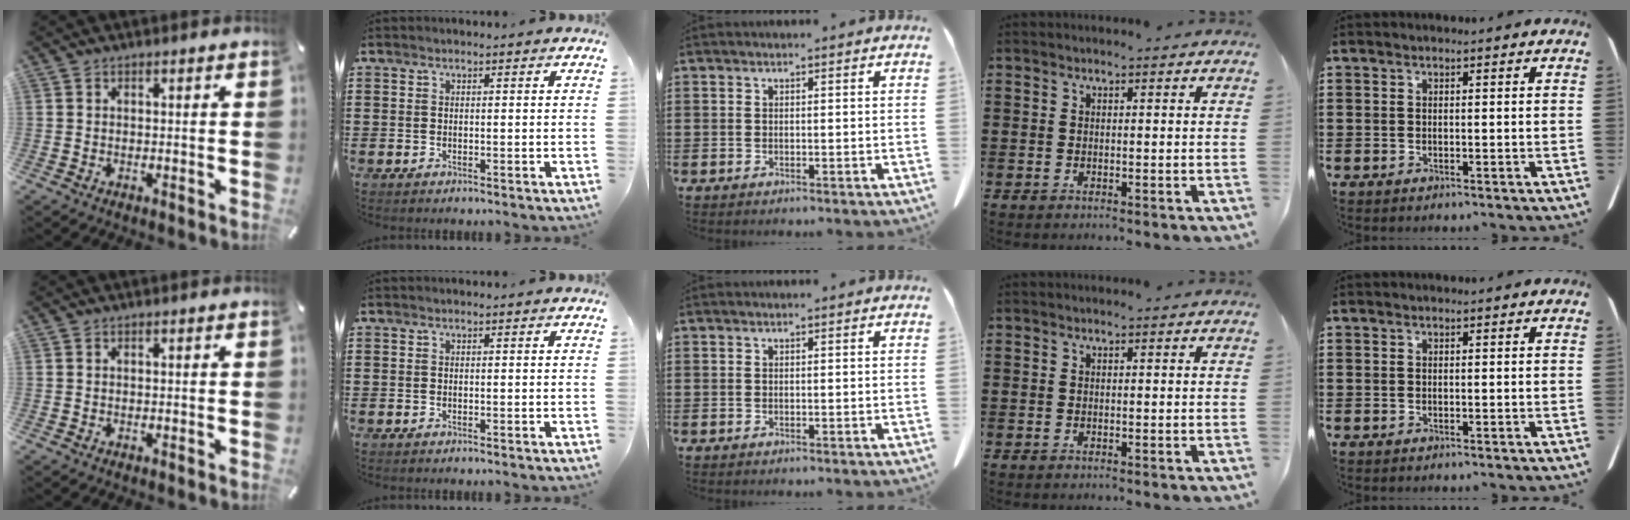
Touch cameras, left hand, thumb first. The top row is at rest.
{}